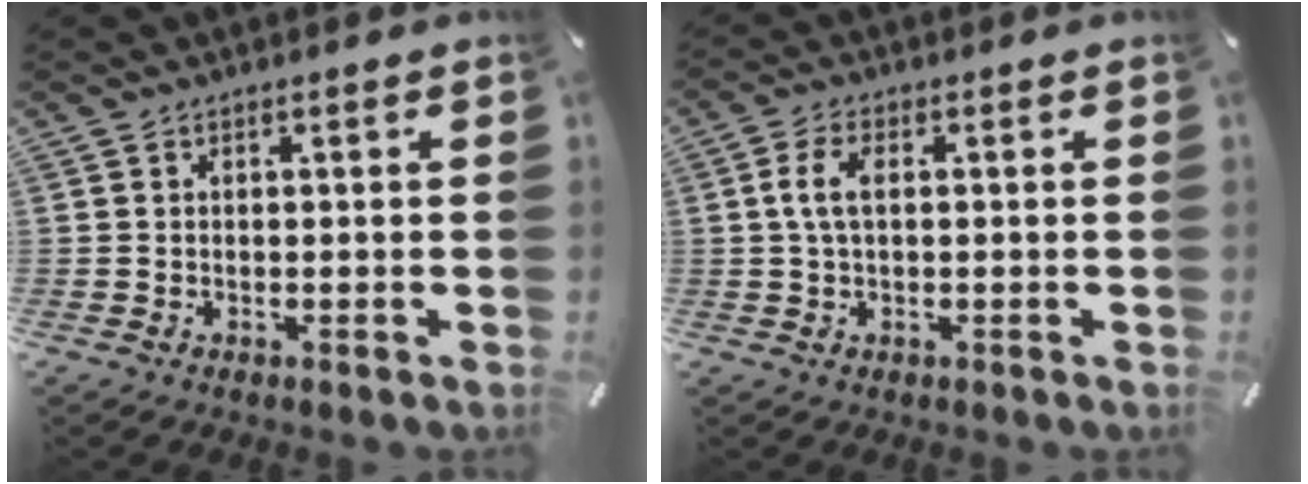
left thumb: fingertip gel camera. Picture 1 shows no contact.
{"total": 5.2, "force": [0.7, 2.7, 4.4], "torque": [-0.101, 0.004, 0.008]}